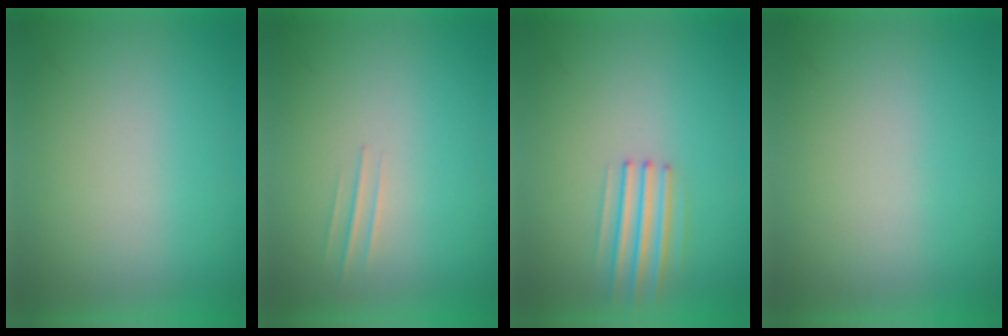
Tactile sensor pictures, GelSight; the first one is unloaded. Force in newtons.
{"total": 1.0}
{"total": 2.3}
{"total": 0.0}